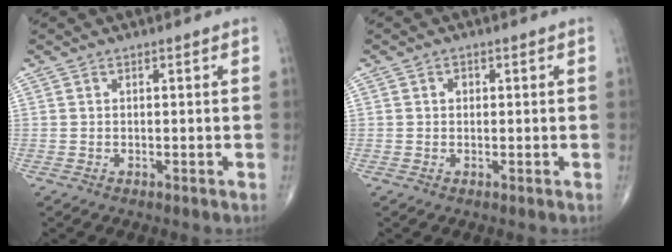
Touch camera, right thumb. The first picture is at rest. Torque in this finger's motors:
{"motor_torque": [0.09, 0.02, 0.24, 0.06, -0.03]}